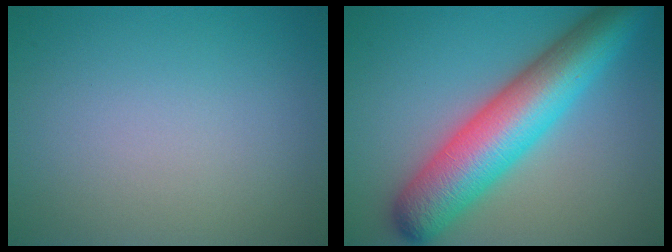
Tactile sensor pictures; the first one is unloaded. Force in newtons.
{"total": 10.0, "press": 10.0, "slide": 0.3}